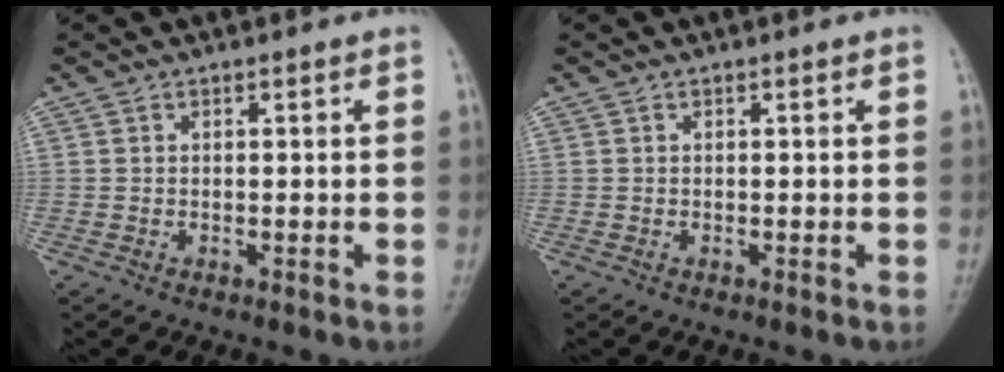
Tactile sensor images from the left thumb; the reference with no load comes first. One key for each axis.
{"total": 0.0}